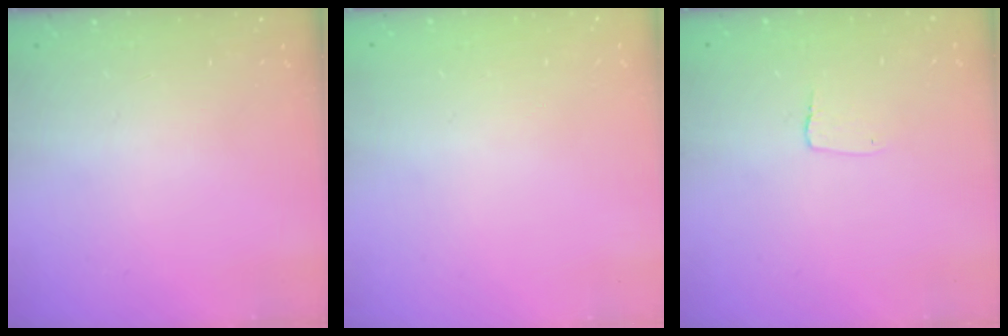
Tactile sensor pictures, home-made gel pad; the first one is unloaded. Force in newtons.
{"total": 0.0}
{"total": 3.1, "press": 3.1, "slide": 0.3}